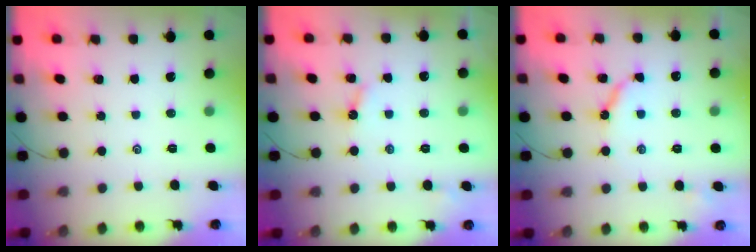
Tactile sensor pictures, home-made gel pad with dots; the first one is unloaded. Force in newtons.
{"total": 3.8, "press": 3.7, "slide": 0.4}
{"total": 6.1, "press": 6.0, "slide": 0.5}